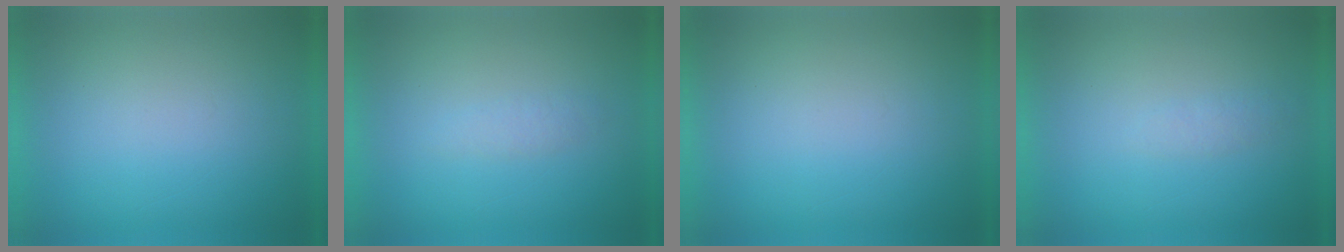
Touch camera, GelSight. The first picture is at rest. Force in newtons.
{"total": 1.3}
{"total": 0.0}
{"total": 1.3}